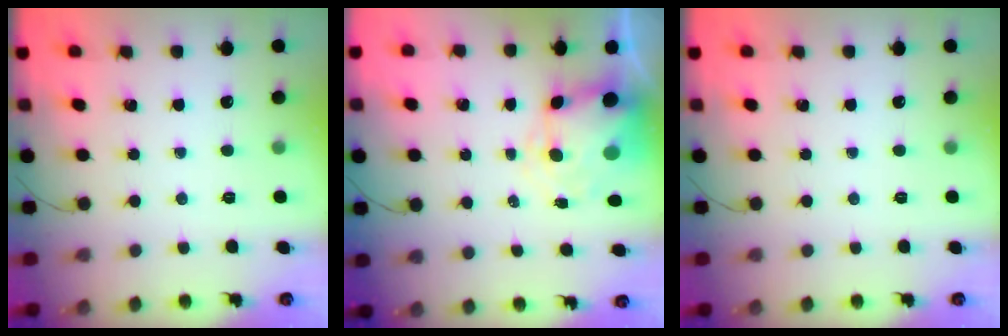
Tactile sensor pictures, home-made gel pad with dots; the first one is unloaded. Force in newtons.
{"total": 7.3, "press": 7.0, "slide": 2.0}
{"total": 0.0}